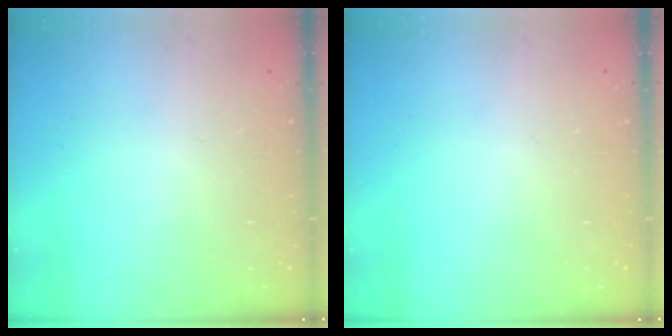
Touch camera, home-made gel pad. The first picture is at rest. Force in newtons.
{"total": 0.0}